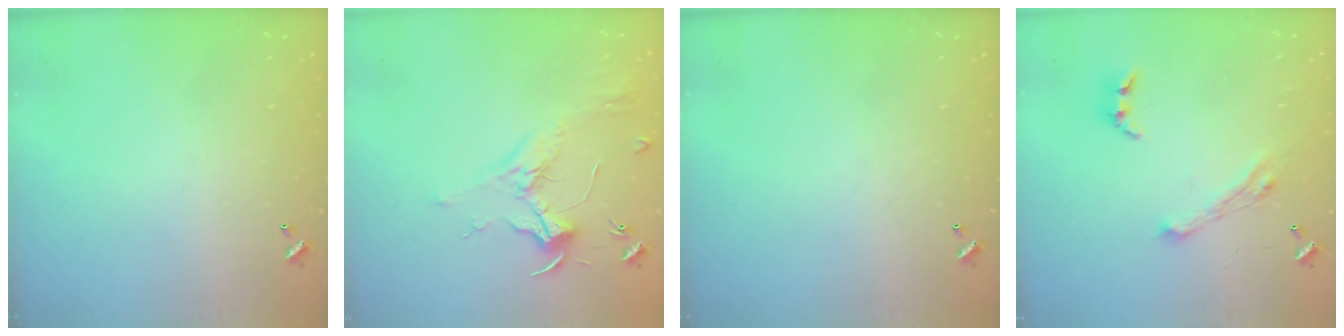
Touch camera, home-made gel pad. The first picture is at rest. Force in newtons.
{"total": 1.8, "press": 1.7, "slide": 0.7}
{"total": 0.0}
{"total": 7.0, "press": 6.8, "slide": 1.3}